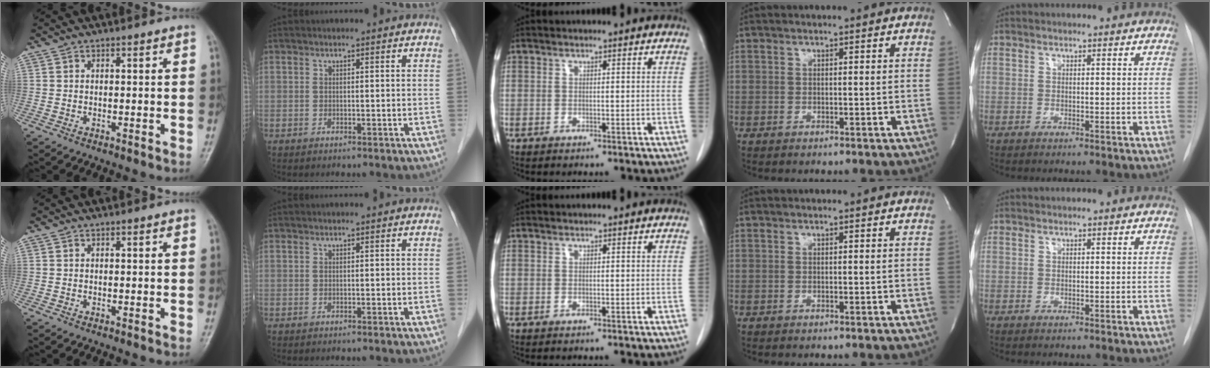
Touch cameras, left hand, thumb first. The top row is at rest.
{}